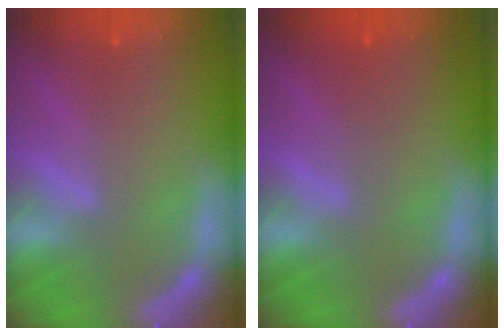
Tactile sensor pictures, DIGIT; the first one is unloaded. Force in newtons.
{"total": 1.5}